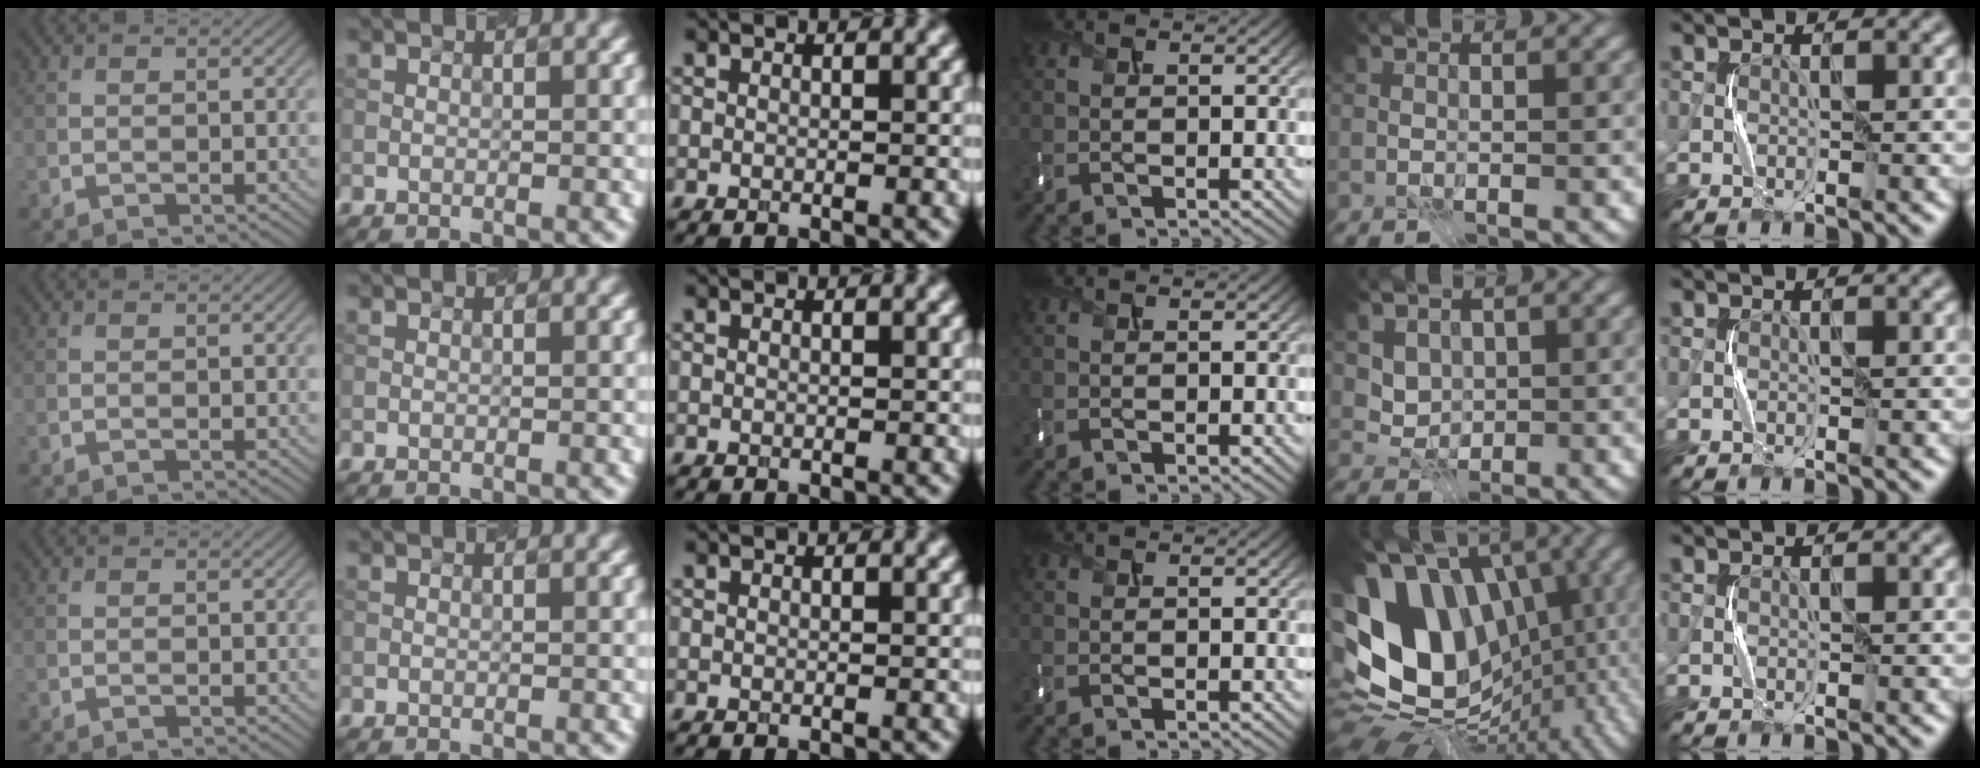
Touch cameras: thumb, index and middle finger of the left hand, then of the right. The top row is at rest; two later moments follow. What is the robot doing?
{"motion": "press", "object": "mouse"}